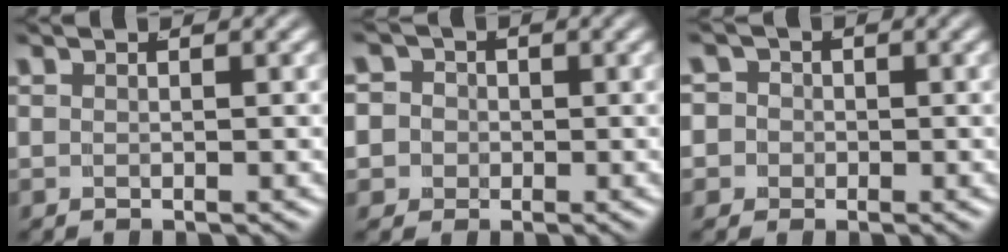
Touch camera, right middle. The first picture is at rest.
{"total": 7.0, "force": [-0.7, 6.7, 2.1], "torque": [-0.063, -0.023, -0.016]}
{"total": 5.2, "force": [-0.7, 5.0, 1.2], "torque": [-0.039, -0.012, -0.021]}